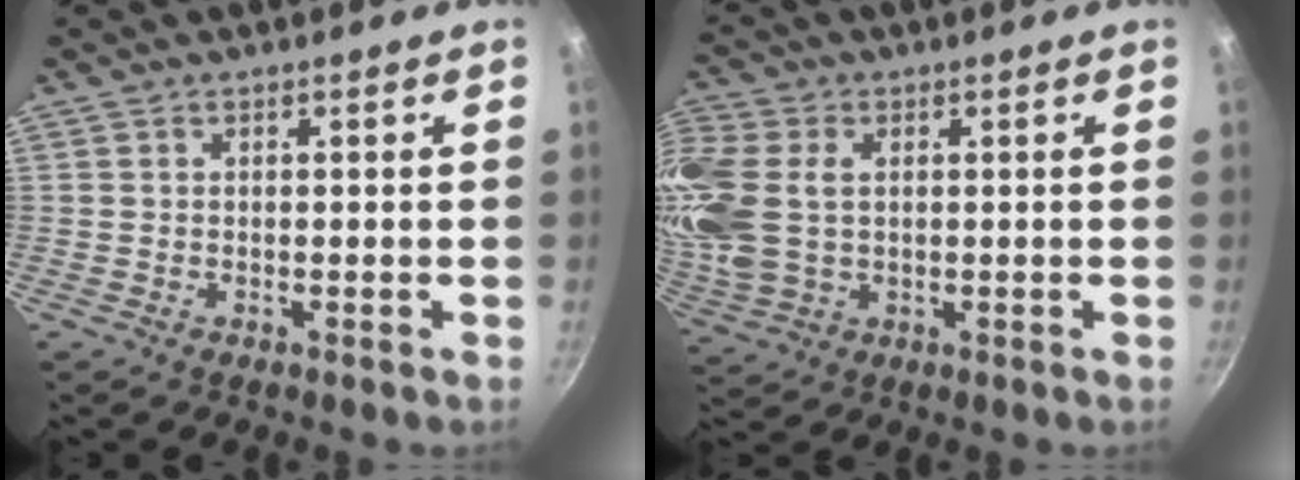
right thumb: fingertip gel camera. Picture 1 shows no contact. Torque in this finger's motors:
{"motor_torque": [0.31, 0.32, 1.22, 0.64, 0.21]}